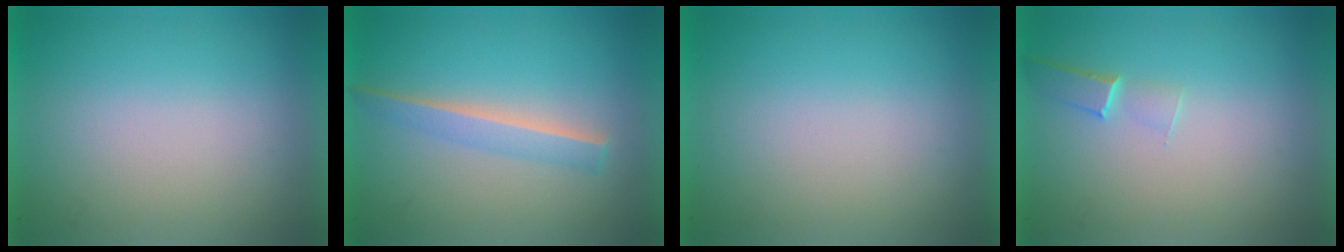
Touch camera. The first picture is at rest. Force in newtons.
{"total": 2.4}
{"total": 0.0}
{"total": 1.0}